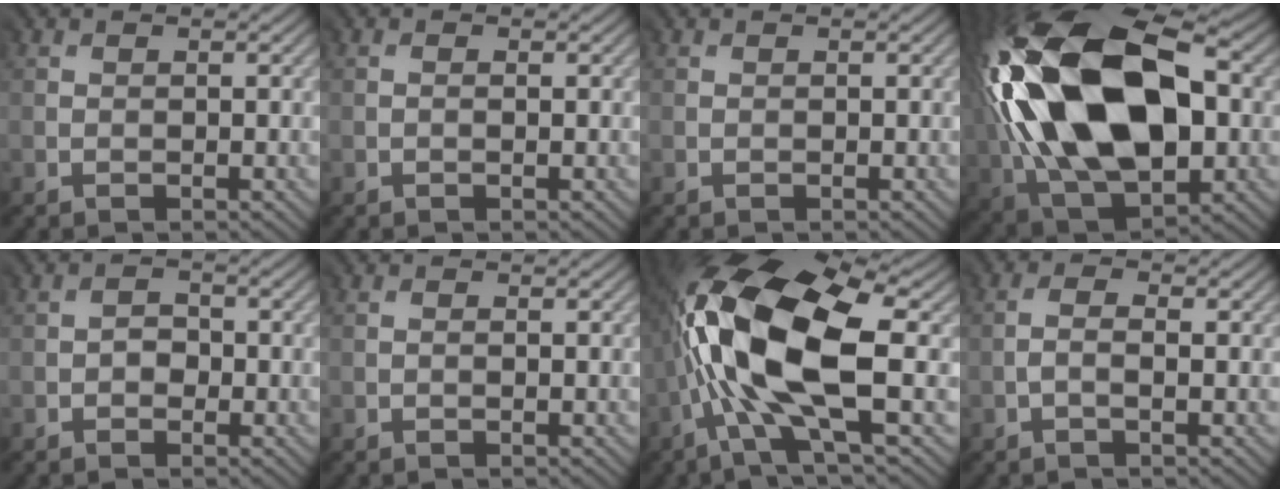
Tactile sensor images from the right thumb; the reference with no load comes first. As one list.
[{"total": 0.0}, {"total": 0.0}, {"total": 20.2, "force": [2.1, 12.4, 15.8], "torque": [-0.368, -0.008, 0.044]}, {"total": 1.1, "force": [-0.7, 0.8, 0.1], "torque": [-0.001, 0.001, -0.014]}, {"total": 0.0}, {"total": 16.0, "force": [0.2, 6.8, 14.4], "torque": [-0.303, 0.026, -0.009]}, {"total": 1.4, "force": [-0.6, 0.4, 1.2], "torque": [-0.029, 0.007, -0.016]}]